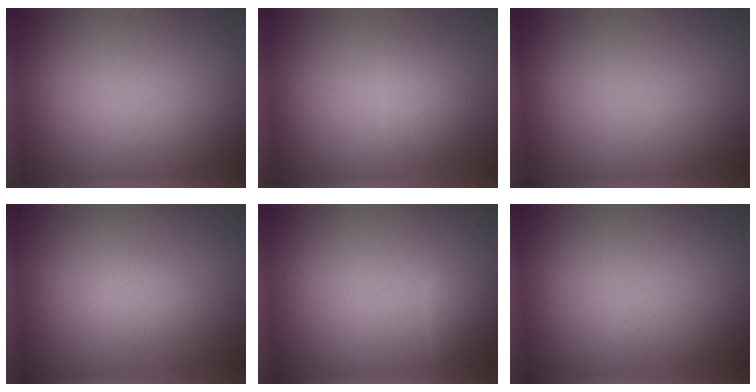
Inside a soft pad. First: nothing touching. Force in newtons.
{"total": 1.8, "press": 1.8, "slide": 0.1}
{"total": 0.0}
{"total": 1.1, "press": 1.1, "slide": 0.0}
{"total": 1.5, "press": 1.5, "slide": 0.1}
{"total": 0.0}